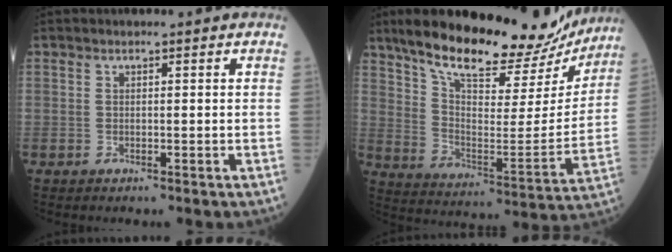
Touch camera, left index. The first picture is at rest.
{"total": 25.9, "force": [21.9, 7.5, 11.6], "torque": [-0.186, -0.008, 0.310]}